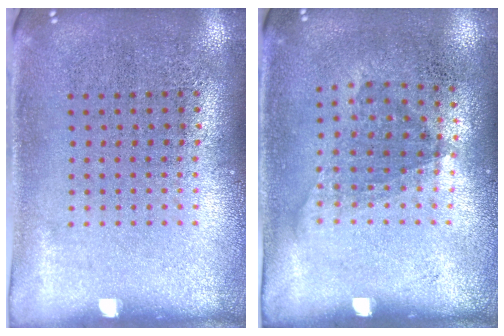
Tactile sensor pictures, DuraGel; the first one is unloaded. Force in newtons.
{"total": 1.2, "press": 0.8, "slide": 0.8}